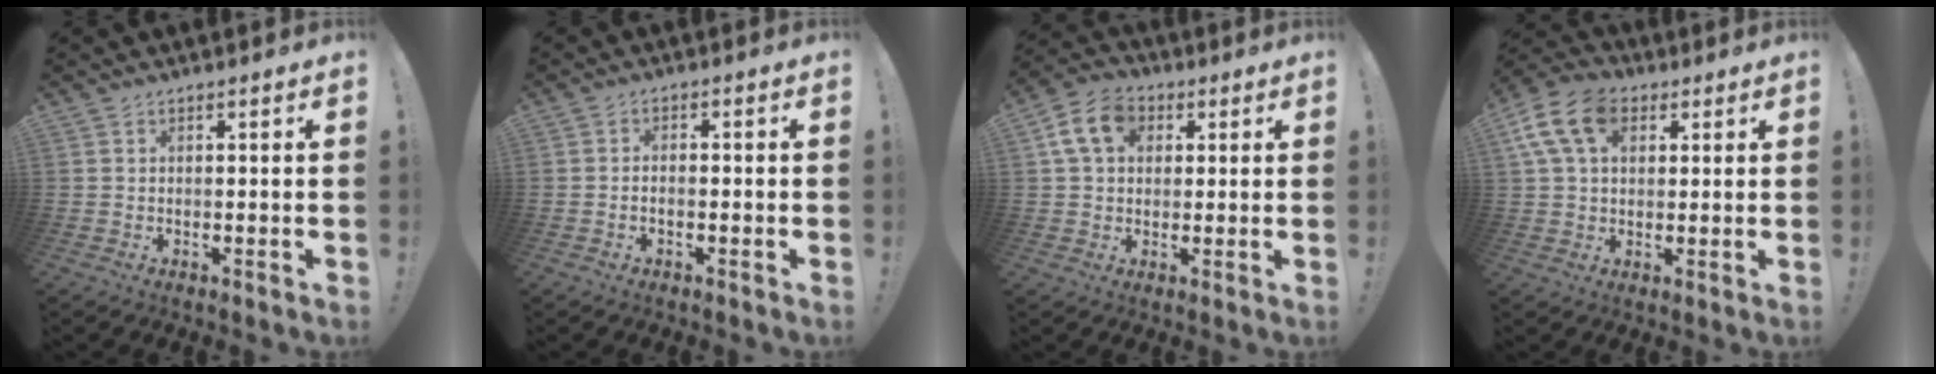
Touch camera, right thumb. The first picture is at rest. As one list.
[{"total": 1.7, "force": [-0.9, 0.9, 1.2], "torque": [-0.019, 0.007, -0.015]}, {"total": 10.9, "force": [3.4, 8.1, 6.4], "torque": [-0.116, 0.007, 0.067]}, {"total": 13.2, "force": [4.8, 8.9, 8.5], "torque": [-0.165, -0.003, 0.095]}]